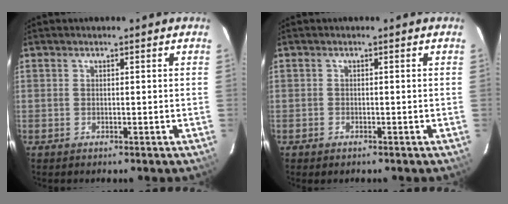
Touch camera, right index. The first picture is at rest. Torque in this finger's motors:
{"motor_torque": [0.30, -0.11, -0.21, -0.04]}